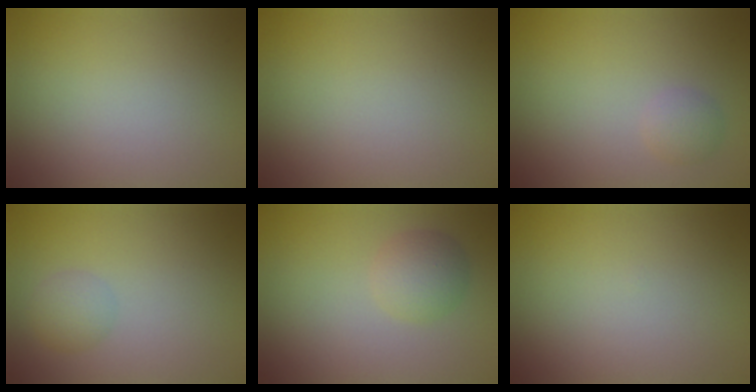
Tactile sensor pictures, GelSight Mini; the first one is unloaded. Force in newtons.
{"total": 0.0}
{"total": 1.3, "press": 1.3, "slide": 0.1}
{"total": 1.6, "press": 1.6, "slide": 0.1}
{"total": 2.6, "press": 2.6, "slide": 0.1}
{"total": 0.0}